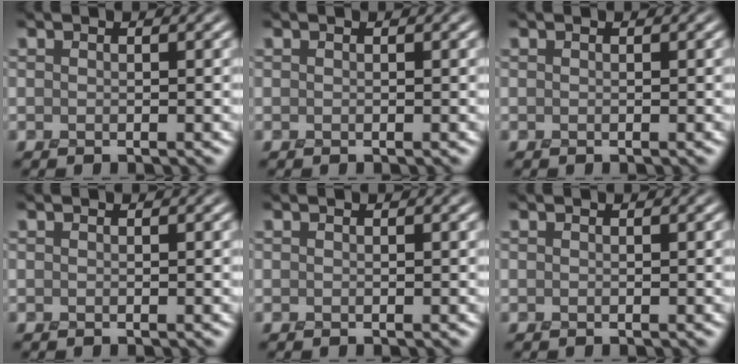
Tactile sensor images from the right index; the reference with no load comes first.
{"total": 0.0}
{"total": 0.0}
{"total": 0.0}
{"total": 0.0}
{"total": 0.0}